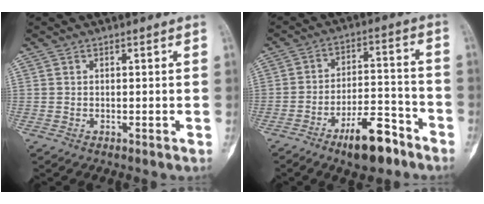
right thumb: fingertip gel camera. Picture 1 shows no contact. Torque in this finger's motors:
{"motor_torque": [2.14, 0.48, 1.08, -1.24, 0.23]}